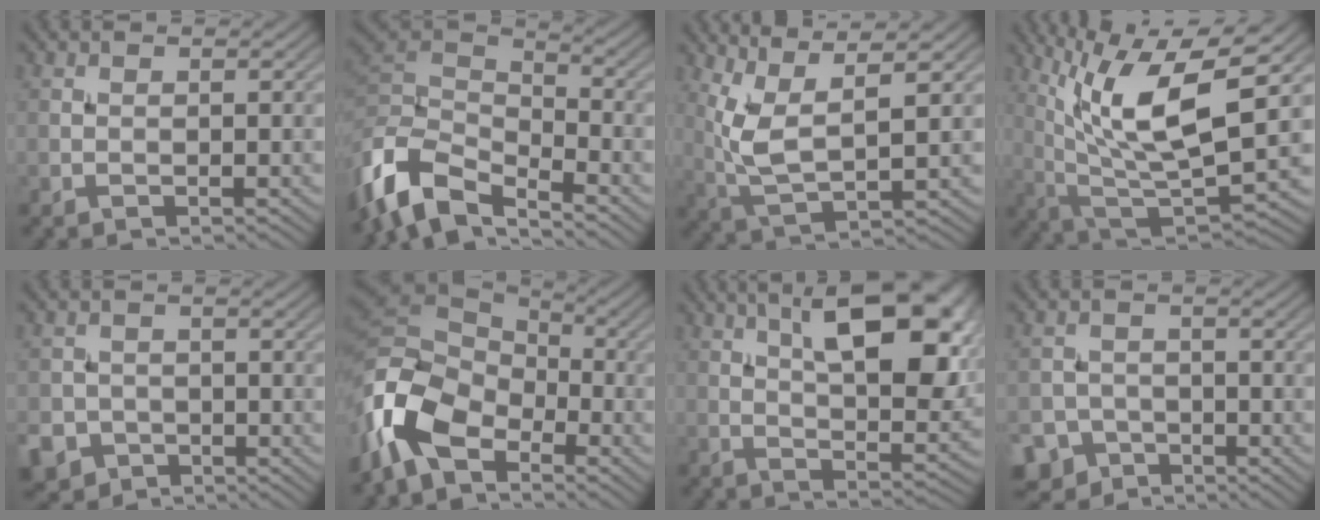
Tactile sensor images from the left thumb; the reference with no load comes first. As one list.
[{"total": 9.9, "force": [-6.1, 4.4, 6.5], "torque": [-0.135, 0.000, -0.135]}, {"total": 7.7, "force": [3.0, 2.2, 6.7], "torque": [-0.159, 0.002, 0.067]}, {"total": 14.8, "force": [5.0, 4.6, 13.1], "torque": [-0.251, 0.000, 0.095]}, {"total": 5.0, "force": [-2.7, 4.0, 1.1], "torque": [-0.019, -0.009, -0.059]}, {"total": 12.2, "force": [-5.3, 7.0, 8.5], "torque": [-0.203, -0.013, -0.116]}, {"total": 14.9, "force": [6.1, 5.8, 12.3], "torque": [-0.173, 0.007, 0.087]}, {"total": 5.5, "force": [-3.7, 4.0, 1.1], "torque": [-0.010, -0.008, -0.071]}]